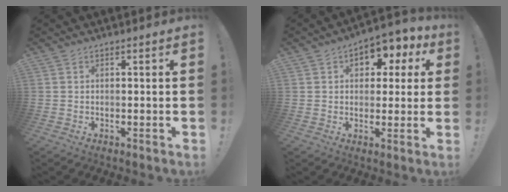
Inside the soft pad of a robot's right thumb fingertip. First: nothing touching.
{"total": 7.6, "force": [2.8, 5.5, 4.4], "torque": [-0.048, -0.009, 0.049]}